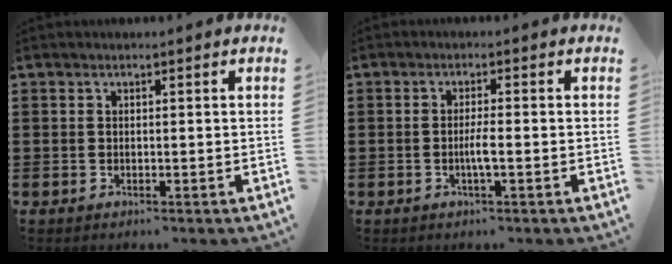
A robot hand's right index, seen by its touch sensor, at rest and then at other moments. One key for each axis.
{"total": 2.6, "fx": -0.8, "fy": 0.2, "fz": 2.4, "tx": -0.052, "ty": -0.002, "tz": -0.017}